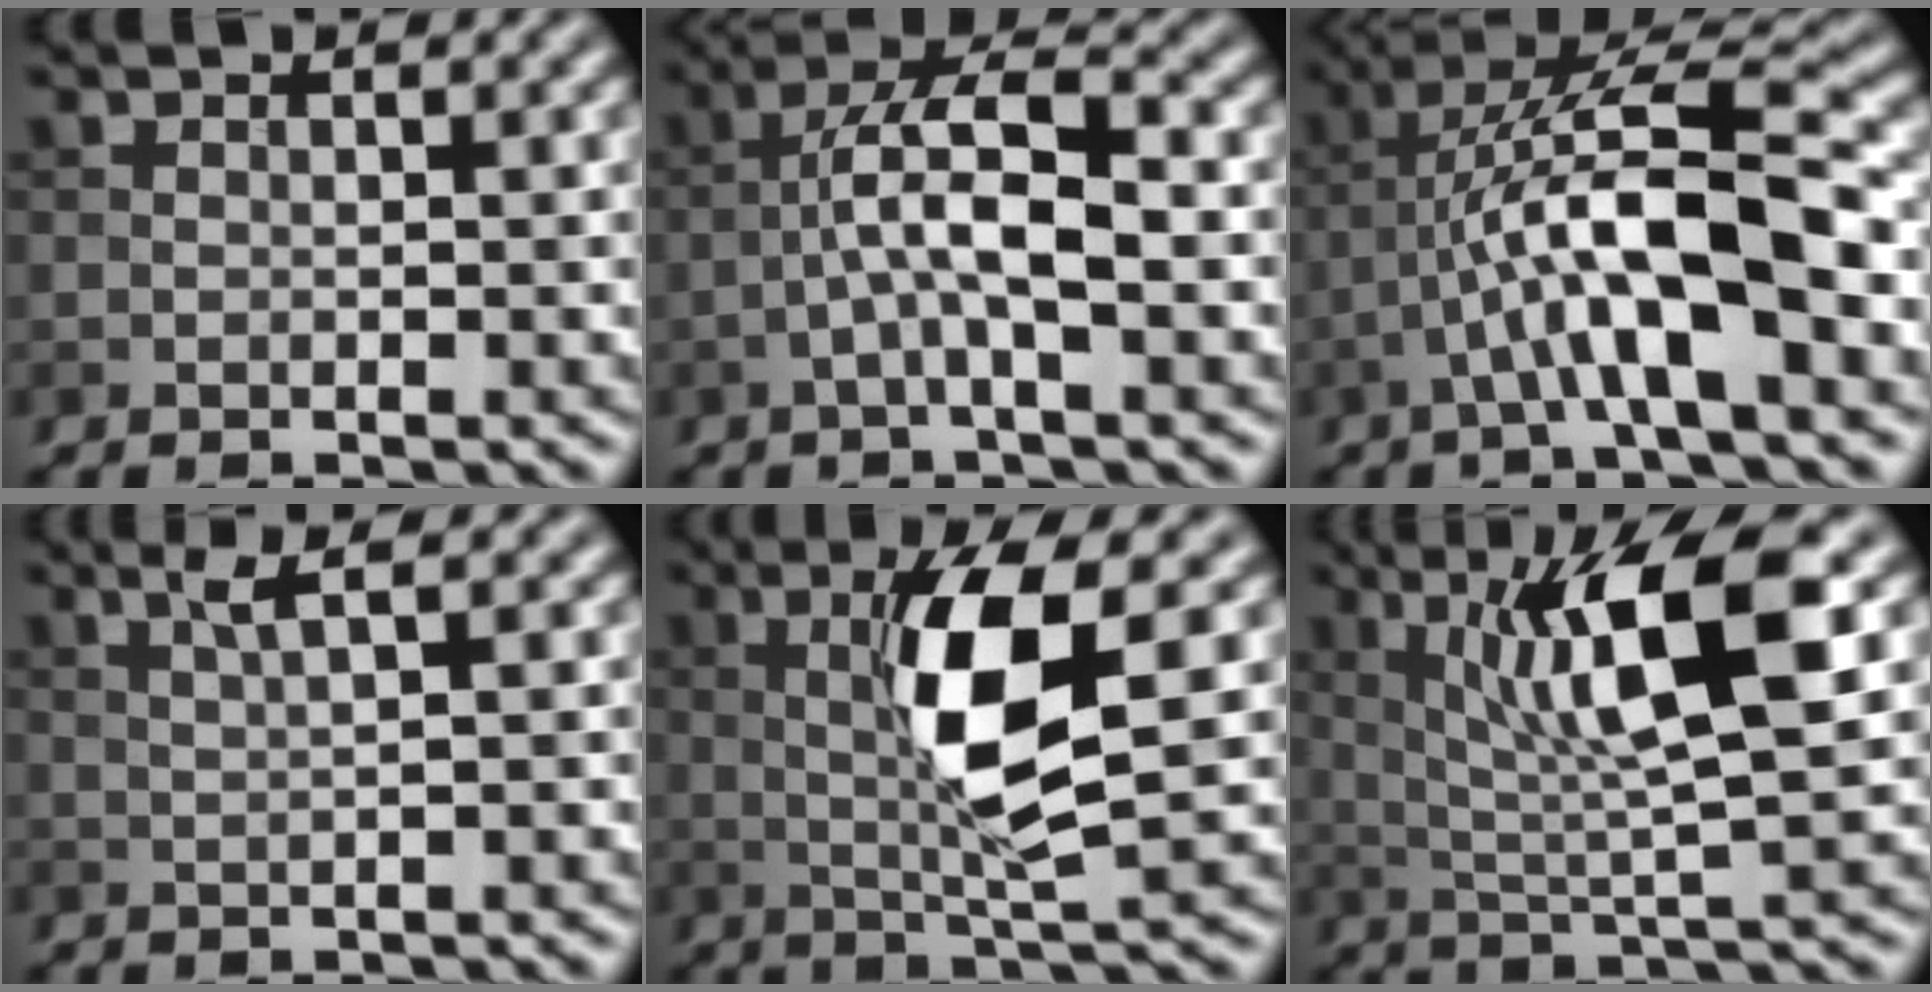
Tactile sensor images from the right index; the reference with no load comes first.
{"total": 6.2, "force": [-1.3, 1.7, 5.8], "torque": [-0.110, 0.018, -0.027]}
{"total": 9.4, "force": [-2.2, 2.2, 8.9], "torque": [-0.156, 0.024, -0.041]}
{"total": 2.1, "force": [1.0, 0.3, 1.9], "torque": [-0.034, 0.004, 0.017]}
{"total": 7.2, "force": [0.7, 1.3, 7.0], "torque": [-0.138, 0.003, 0.016]}
{"total": 9.2, "force": [2.7, 1.9, 8.6], "torque": [-0.142, -0.001, 0.051]}